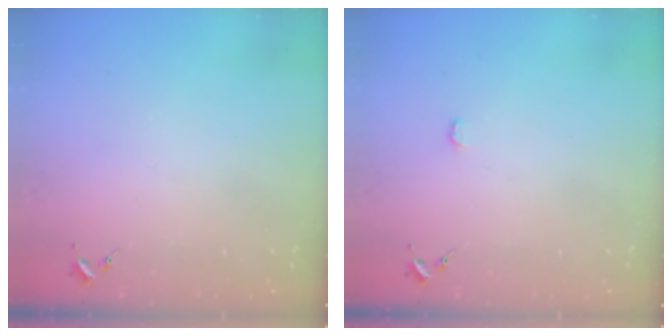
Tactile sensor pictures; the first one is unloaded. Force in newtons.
{"total": 1.9, "press": 1.9, "slide": 0.2}